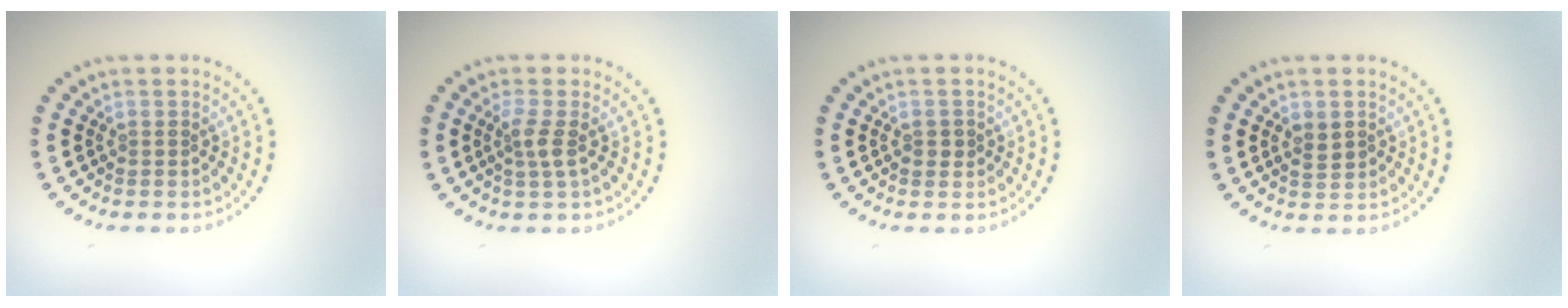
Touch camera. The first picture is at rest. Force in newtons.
{"total": 1.8, "press": 1.3, "slide": 1.1}
{"total": 1.2, "press": 1.2, "slide": 0.2}
{"total": 1.6, "press": 1.6, "slide": 0.3}